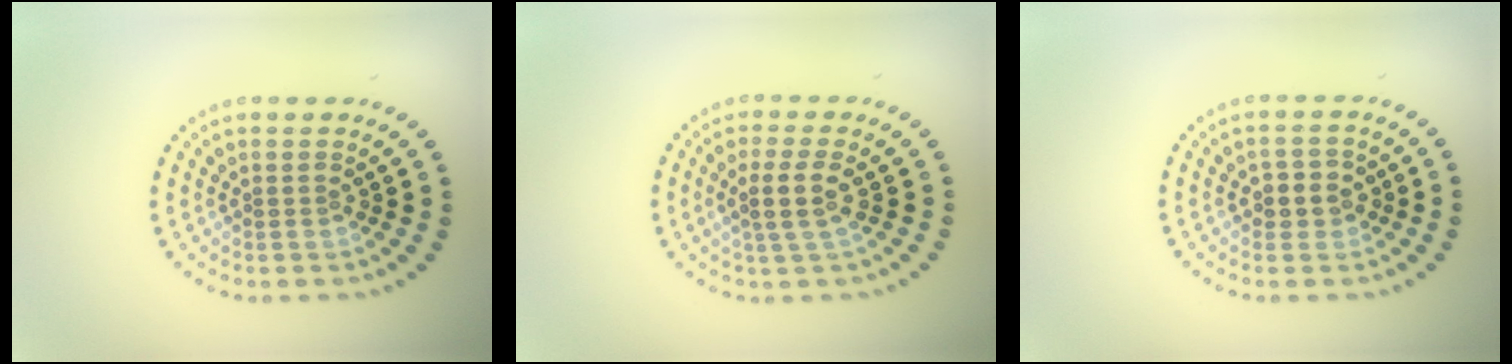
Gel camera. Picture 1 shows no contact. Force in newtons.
{"total": 2.4, "press": 2.0, "slide": 1.4}
{"total": 2.3, "press": 2.2, "slide": 0.7}